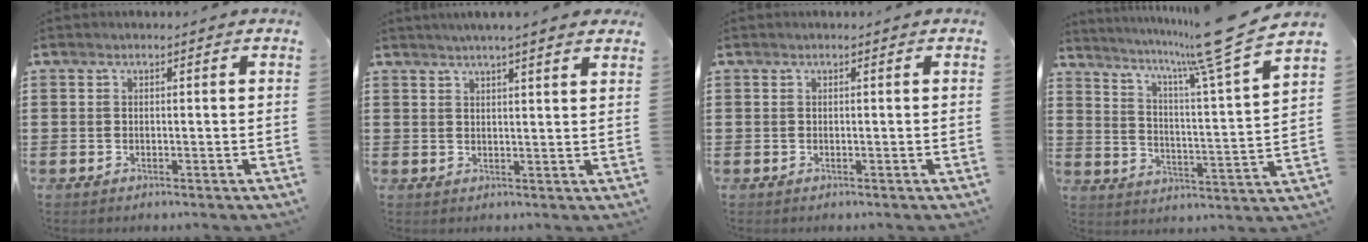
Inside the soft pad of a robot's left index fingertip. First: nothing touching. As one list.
[{"total": 2.7, "force": [2.6, -0.3, 0.8], "torque": [-0.023, -0.003, 0.047]}, {"total": 0.0}, {"total": 11.3, "force": [9.2, -0.8, 6.5], "torque": [-0.124, -0.068, 0.138]}]